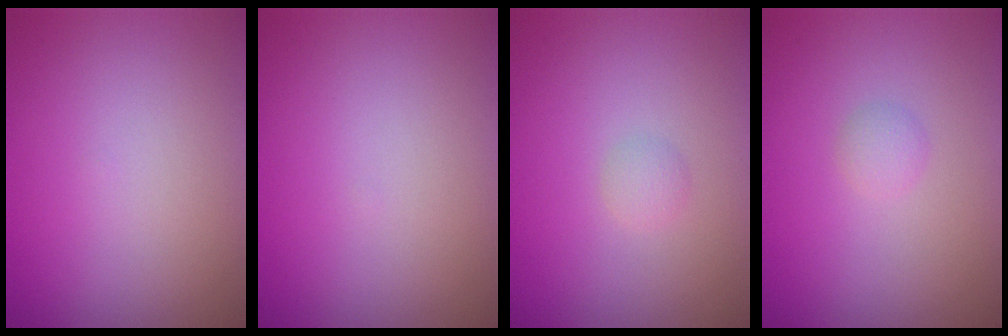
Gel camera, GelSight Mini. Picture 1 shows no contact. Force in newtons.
{"total": 0.0}
{"total": 0.9, "press": 0.8, "slide": 0.1}
{"total": 0.9, "press": 0.9, "slide": 0.0}